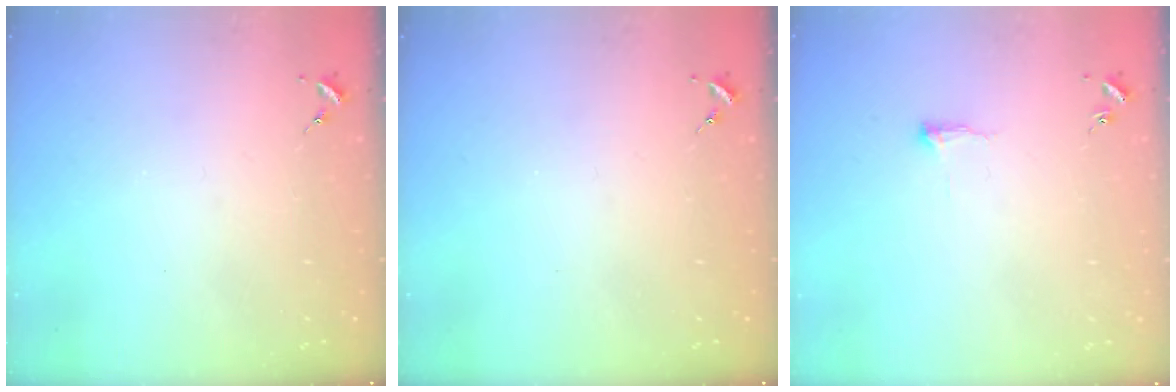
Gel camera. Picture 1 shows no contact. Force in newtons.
{"total": 0.0}
{"total": 4.6, "press": 4.5, "slide": 0.7}